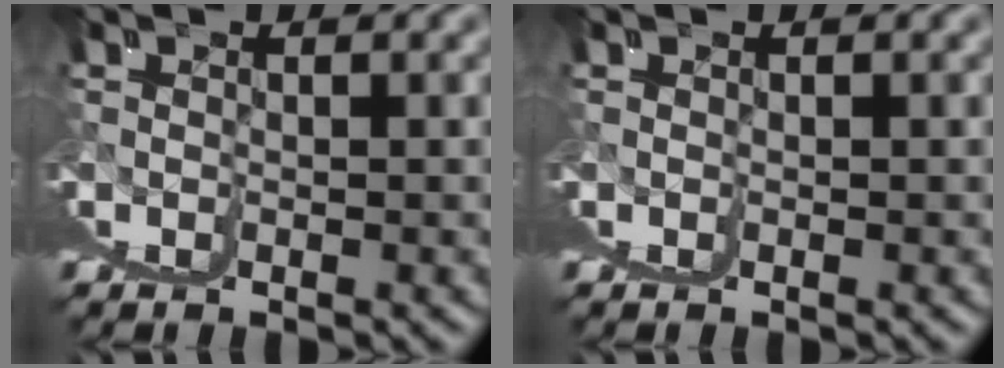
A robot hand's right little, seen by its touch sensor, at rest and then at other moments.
{"total": 0.0}